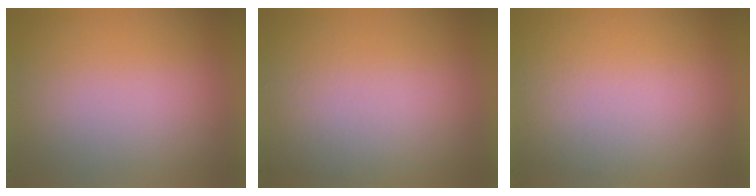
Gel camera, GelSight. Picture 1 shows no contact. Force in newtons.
{"total": 2.4}
{"total": 2.6}